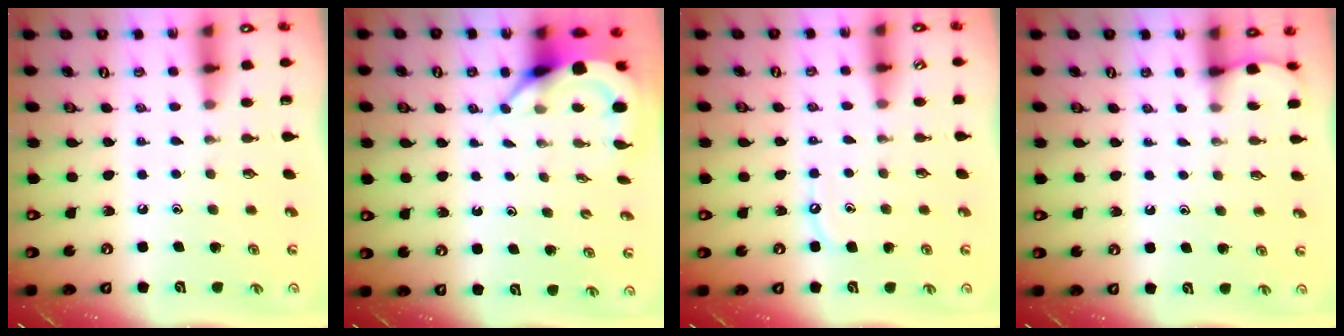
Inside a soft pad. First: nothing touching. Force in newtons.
{"total": 5.1, "press": 5.0, "slide": 0.7}
{"total": 5.2, "press": 5.1, "slide": 0.5}
{"total": 1.9, "press": 1.9, "slide": 0.2}